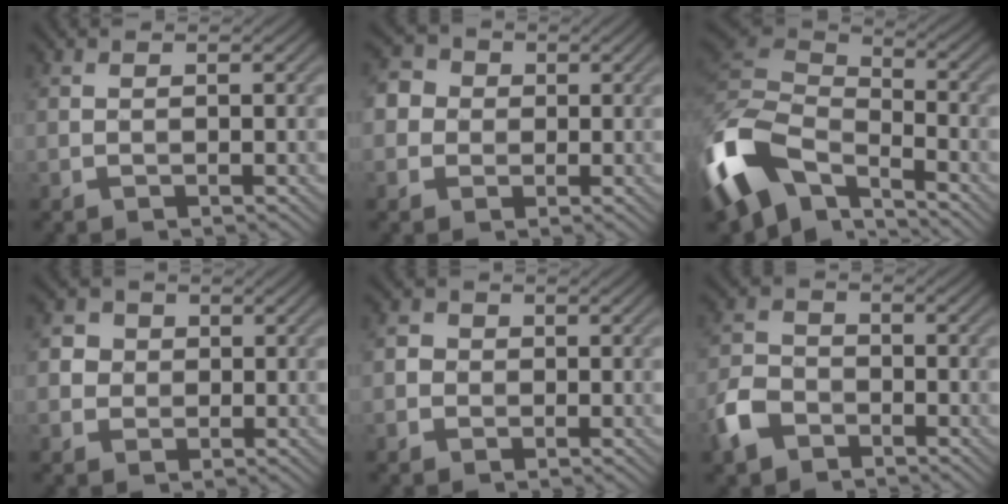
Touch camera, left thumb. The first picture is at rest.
{"total": 4.0, "force": [0.2, 3.8, 1.3], "torque": [-0.037, 0.006, -0.008]}
{"total": 13.5, "force": [-7.1, 7.5, 8.7], "torque": [-0.224, -0.004, -0.143]}
{"total": 2.8, "force": [0.4, 2.8, 0.6], "torque": [-0.024, 0.006, -0.002]}
{"total": 2.0, "force": [-0.3, 2.0, 0.5], "torque": [-0.015, 0.005, -0.010]}
{"total": 5.1, "force": [-3.2, 3.2, 2.3], "torque": [-0.066, 0.001, -0.076]}